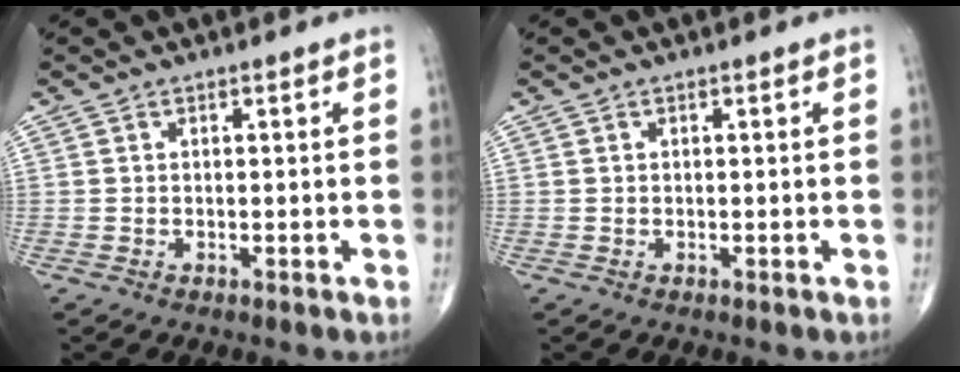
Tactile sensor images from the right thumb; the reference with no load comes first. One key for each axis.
{"total": 0.0}